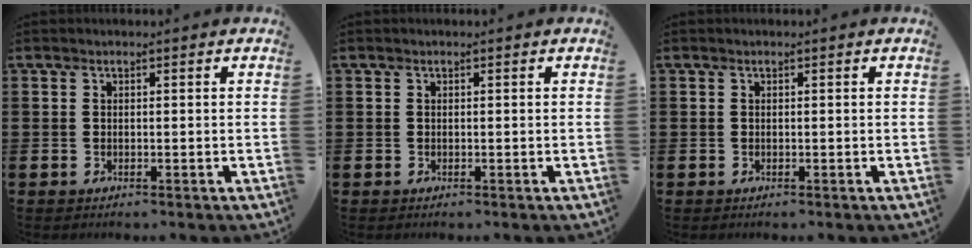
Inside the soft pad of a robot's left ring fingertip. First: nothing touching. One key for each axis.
{"total": 0.0}
{"total": 0.0}